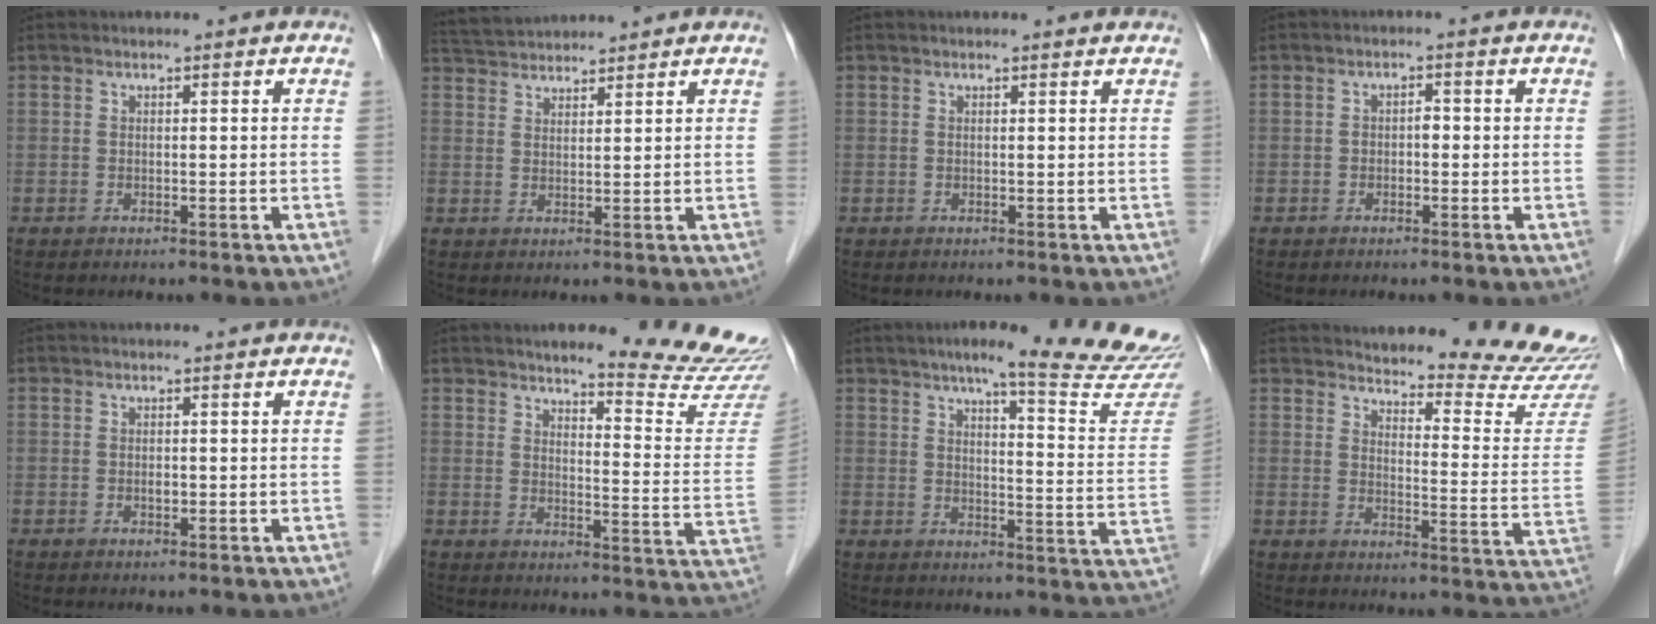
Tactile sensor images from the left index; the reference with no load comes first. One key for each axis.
{"total": 6.4, "fx": 6.2, "fy": 0.6, "fz": 1.3, "tx": -0.030, "ty": 0.037, "tz": 0.110}
{"total": 1.3, "fx": 1.3, "fy": 0.1, "fz": 0.3, "tx": -0.012, "ty": 0.004, "tz": 0.011}
{"total": 1.4, "fx": -0.3, "fy": 0.8, "fz": 1.1, "tx": -0.013, "ty": 0.004, "tz": -0.009}
{"total": 0.7, "fx": -0.2, "fy": 0.4, "fz": 0.5, "tx": -0.010, "ty": -0.001, "tz": -0.004}
{"total": 14.9, "fx": 14.2, "fy": -0.9, "fz": 4.4, "tx": -0.054, "ty": -0.109, "tz": 0.159}
{"total": 19.4, "fx": 17.0, "fy": 0.5, "fz": 9.2, "tx": -0.115, "ty": -0.066, "tz": 0.198}
{"total": 17.4, "fx": 16.9, "fy": -0.1, "fz": 4.2, "tx": -0.053, "ty": -0.132, "tz": 0.187}